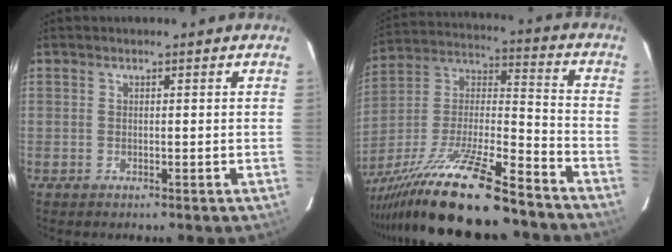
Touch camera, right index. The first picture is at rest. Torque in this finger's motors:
{"motor_torque": [1.03, -1.10, 1.05, 0.21]}